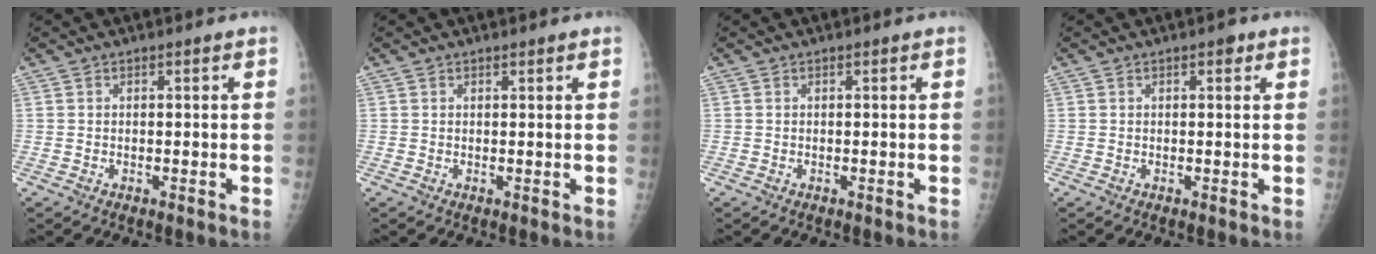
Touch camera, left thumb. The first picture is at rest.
{"total": 0.7, "force": [0.6, 0.2, 0.3], "torque": [-0.004, -0.003, 0.008]}
{"total": 0.0}
{"total": 1.5, "force": [0.8, 0.7, 1.0], "torque": [-0.007, 0.000, 0.008]}